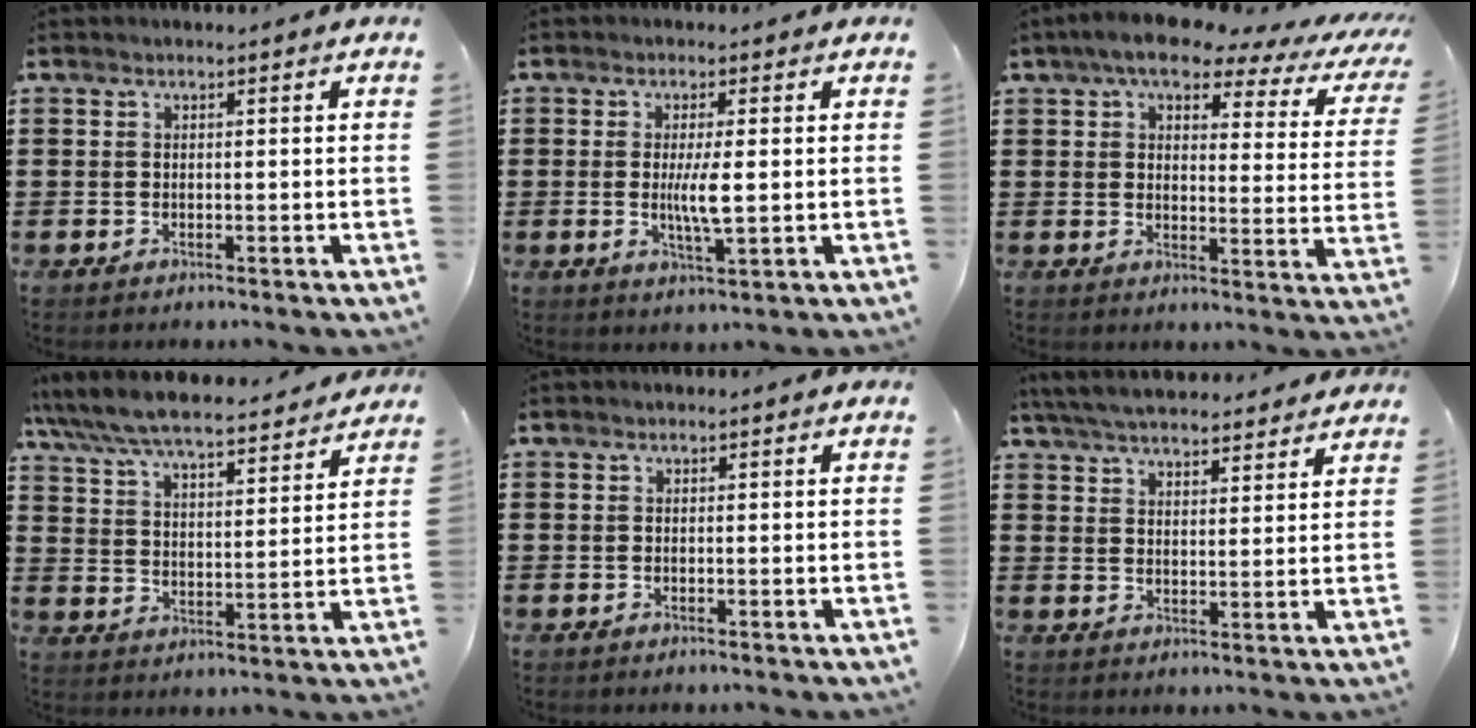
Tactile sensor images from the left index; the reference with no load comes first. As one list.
[{"total": 4.7, "force": [0.0, 0.7, 4.7], "torque": [-0.091, -0.005, -0.004]}, {"total": 7.1, "force": [5.4, 1.7, 4.2], "torque": [-0.090, -0.026, 0.088]}, {"total": 6.9, "force": [6.7, 0.5, 1.9], "torque": [-0.067, -0.044, 0.114]}, {"total": 0.0}, {"total": 5.6, "force": [5.4, 0.7, 1.4], "torque": [-0.045, -0.017, 0.099]}]